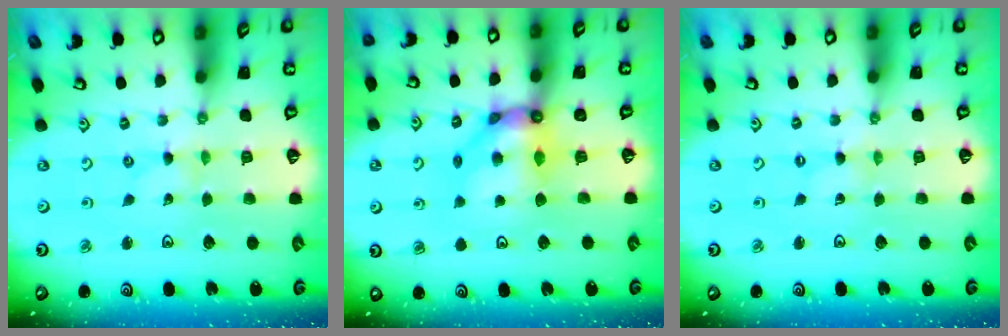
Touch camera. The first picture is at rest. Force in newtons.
{"total": 10.4, "press": 10.3, "slide": 1.3}
{"total": 0.0}